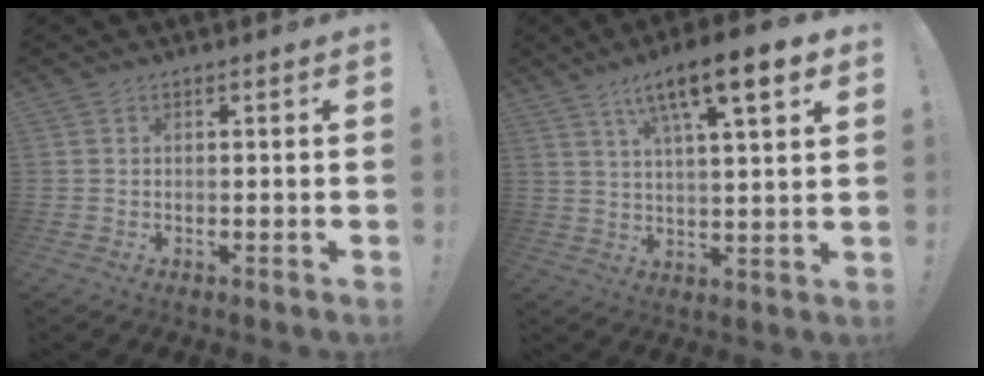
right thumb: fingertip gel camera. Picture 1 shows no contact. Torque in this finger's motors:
{"motor_torque": [-0.74, 1.56, 0.23, 0.28, 0.11]}